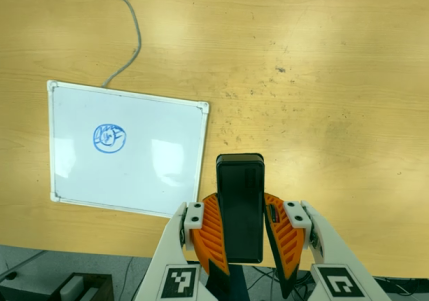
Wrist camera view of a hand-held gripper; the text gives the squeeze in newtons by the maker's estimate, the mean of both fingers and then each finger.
{"total": 11.1, "left": 8.6, "right": 13.6}